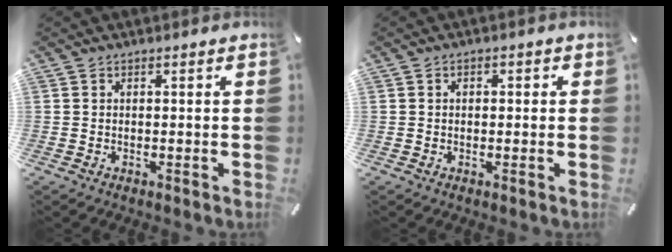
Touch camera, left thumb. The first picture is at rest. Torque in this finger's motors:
{"motor_torque": [-0.48, -0.34, -0.01, 0.06, 0.00]}